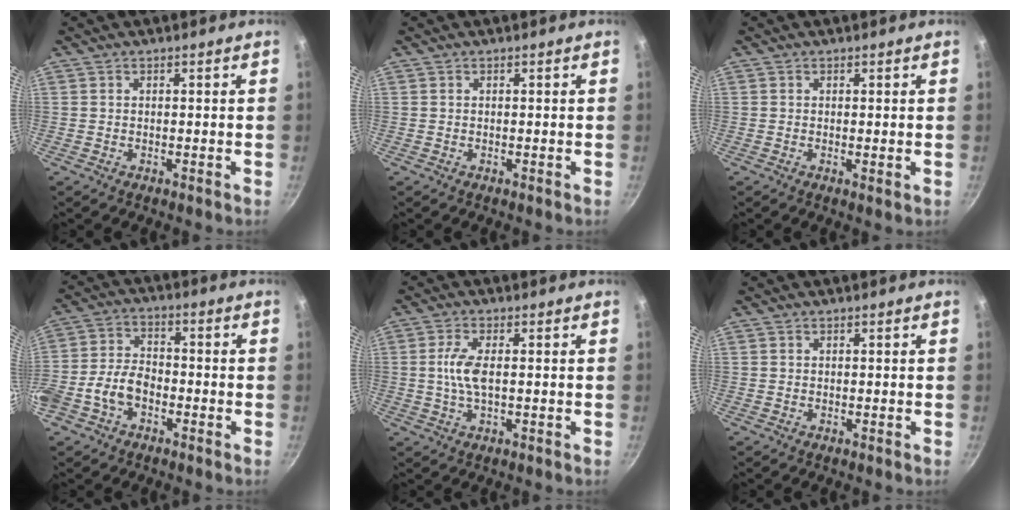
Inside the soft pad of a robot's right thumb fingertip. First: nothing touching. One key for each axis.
{"total": 0.0}
{"total": 0.7, "fx": 0.2, "fy": 0.2, "fz": 0.7, "tx": -0.012, "ty": -0.006, "tz": 0.000}
{"total": 8.0, "fx": -3.3, "fy": 5.2, "fz": 5.1, "tx": -0.092, "ty": 0.038, "tz": -0.074}
{"total": 5.3, "fx": 0.2, "fy": 1.9, "fz": 4.9, "tx": -0.109, "ty": 0.002, "tz": 0.001}
{"total": 0.0}